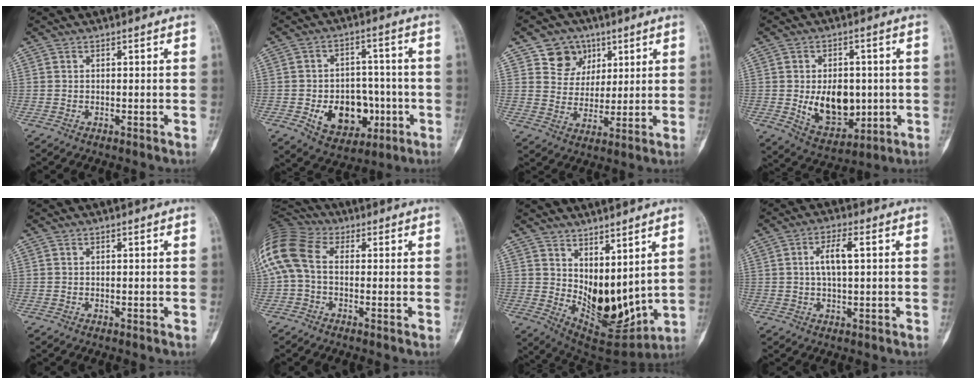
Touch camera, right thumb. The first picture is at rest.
{"total": 13.3, "force": [-3.6, 9.6, 8.4], "torque": [-0.083, 0.026, -0.040]}
{"total": 8.5, "force": [4.4, 7.0, 1.9], "torque": [0.009, -0.021, 0.077]}
{"total": 12.3, "force": [-0.8, 8.1, 9.1], "torque": [-0.100, -0.011, 0.006]}
{"total": 0.0}
{"total": 13.9, "force": [0.9, 8.8, 10.6], "torque": [-0.253, 0.030, 0.003]}
{"total": 14.5, "force": [5.2, 7.2, 11.5], "torque": [-0.148, -0.053, 0.119]}
{"total": 5.5, "force": [1.0, 1.8, 5.0], "torque": [-0.098, 0.008, 0.016]}